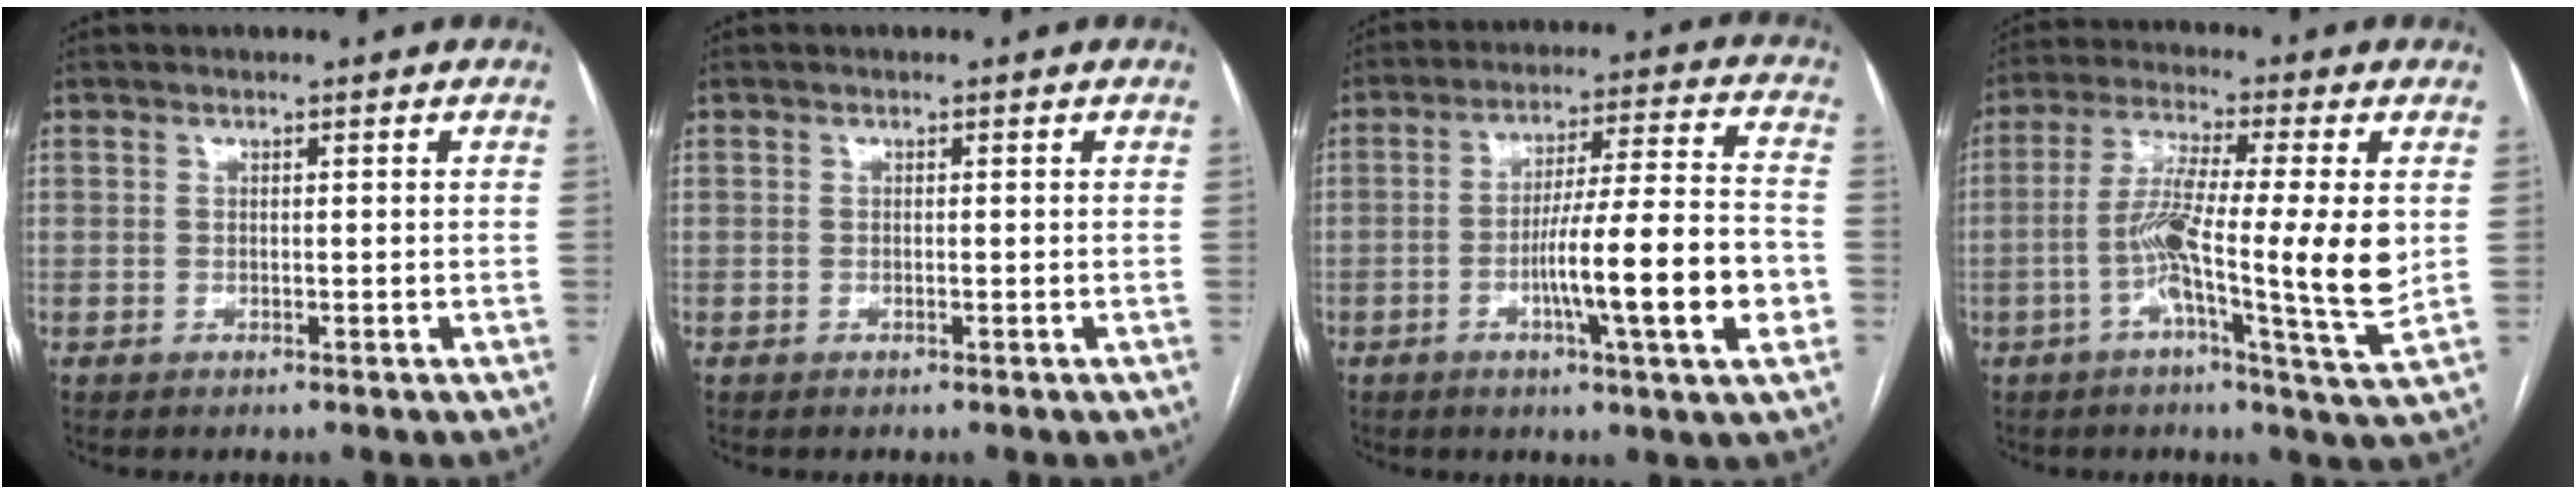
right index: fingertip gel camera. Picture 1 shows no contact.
{"total": 0.0}
{"total": 15.1, "force": [-4.1, 0.1, 14.5], "torque": [-0.237, -0.001, -0.064]}
{"total": 13.2, "force": [-0.7, 0.2, 13.2], "torque": [-0.237, 0.000, -0.023]}